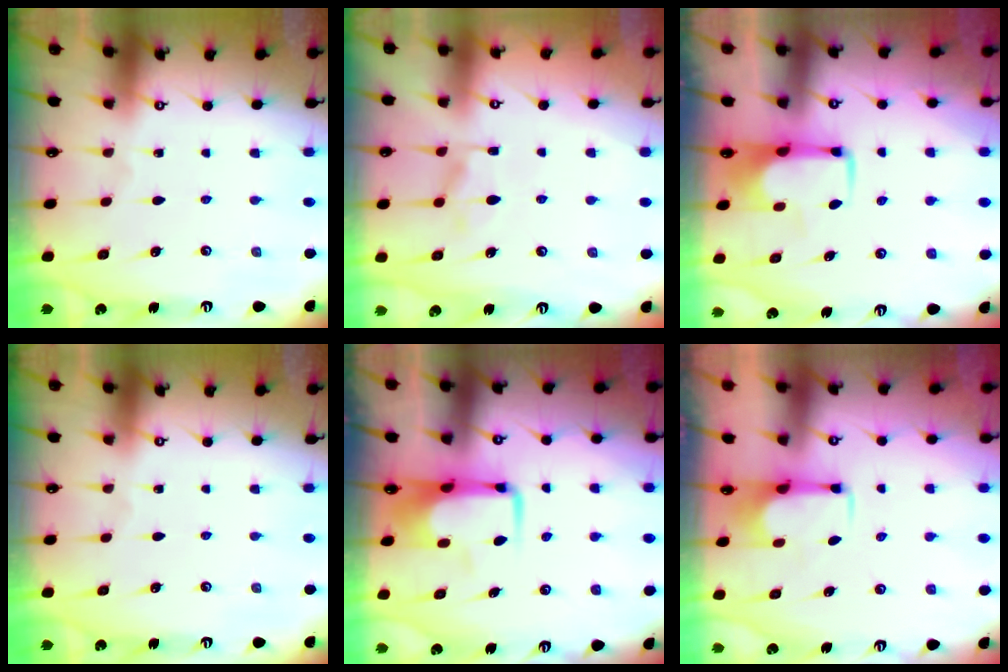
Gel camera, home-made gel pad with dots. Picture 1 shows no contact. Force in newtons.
{"total": 1.7, "press": 0.9, "slide": 1.5}
{"total": 2.0, "press": 2.0, "slide": 0.4}
{"total": 0.0}
{"total": 6.7, "press": 6.5, "slide": 1.3}
{"total": 2.8, "press": 2.6, "slide": 1.0}